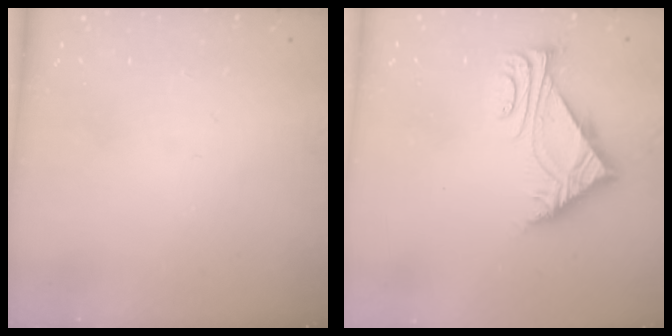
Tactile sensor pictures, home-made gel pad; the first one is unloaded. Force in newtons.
{"total": 6.6, "press": 6.6, "slide": 0.1}